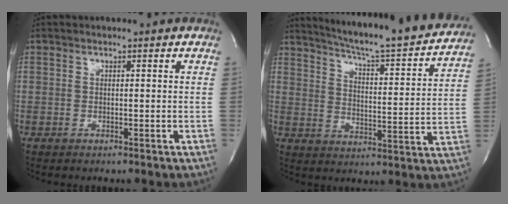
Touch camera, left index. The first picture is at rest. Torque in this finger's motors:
{"motor_torque": [-0.17, -0.09, 0.31, 0.07]}